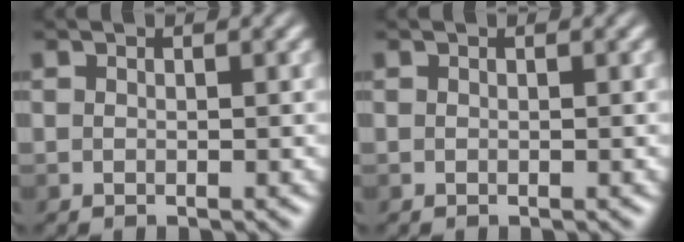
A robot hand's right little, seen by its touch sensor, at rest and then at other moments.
{"total": 0.0}